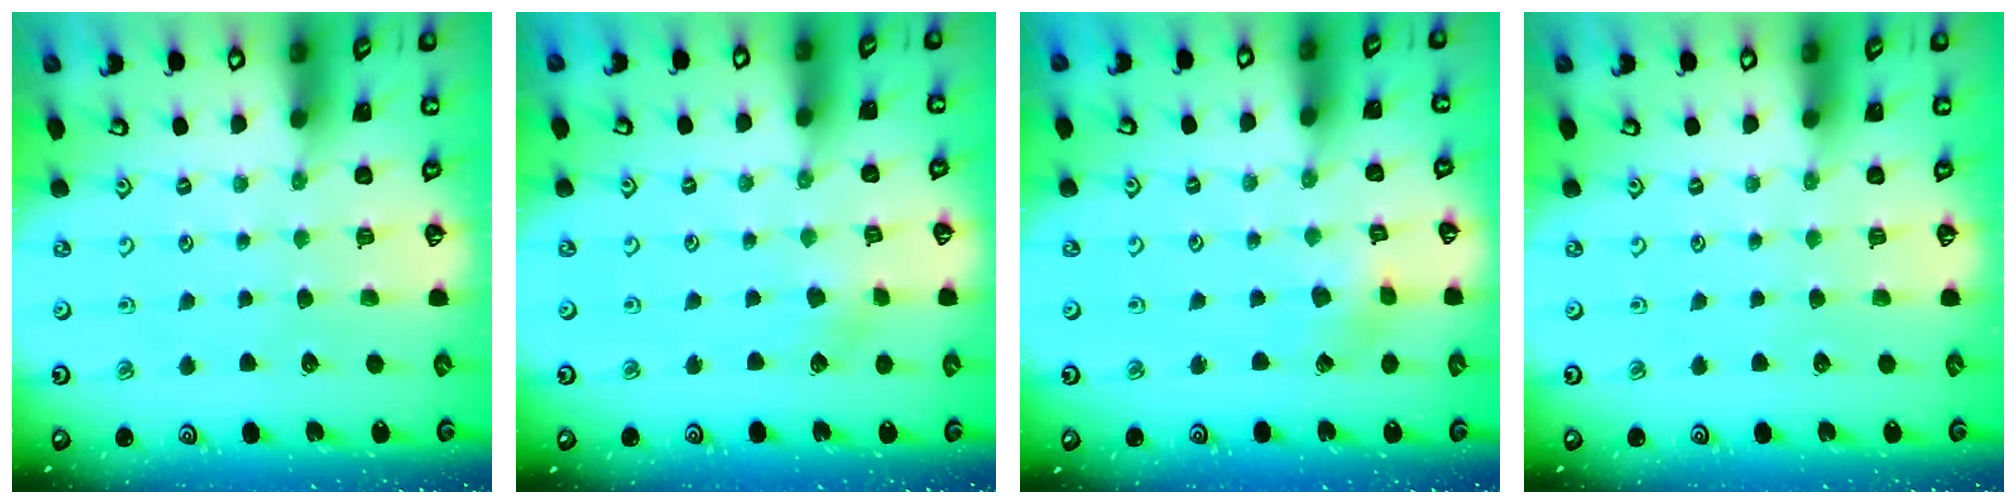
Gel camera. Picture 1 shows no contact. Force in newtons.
{"total": 2.4, "press": 2.3, "slide": 0.4}
{"total": 2.3, "press": 2.2, "slide": 0.4}
{"total": 0.0}